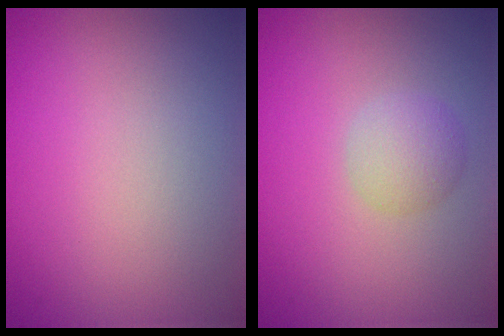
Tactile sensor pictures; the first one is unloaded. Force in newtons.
{"total": 2.3, "press": 2.3, "slide": 0.0}